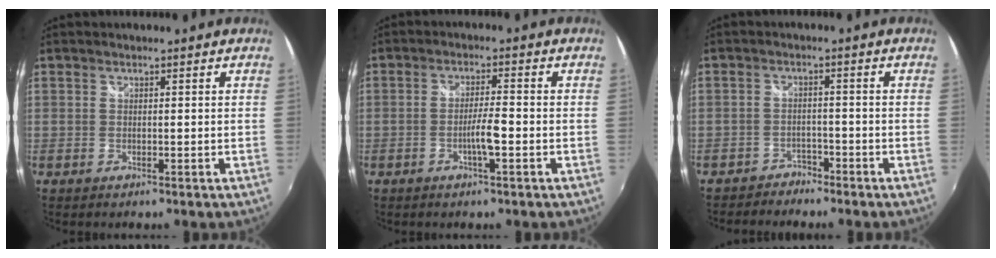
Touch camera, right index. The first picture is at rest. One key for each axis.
{"total": 4.0, "fx": -1.6, "fy": 0.2, "fz": 3.7, "tx": -0.067, "ty": -0.001, "tz": -0.029}
{"total": 3.3, "fx": -3.0, "fy": 1.4, "fz": -0.2, "tx": -0.005, "ty": 0.006, "tz": -0.056}